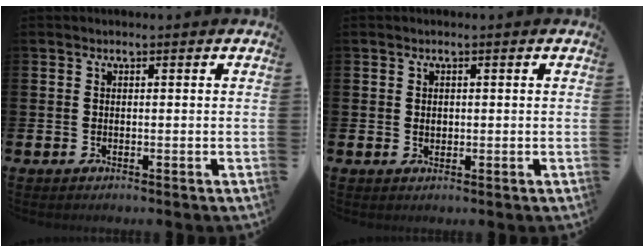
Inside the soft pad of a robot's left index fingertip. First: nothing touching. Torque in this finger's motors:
{"motor_torque": [0.35, -0.04, 0.02, 0.00]}